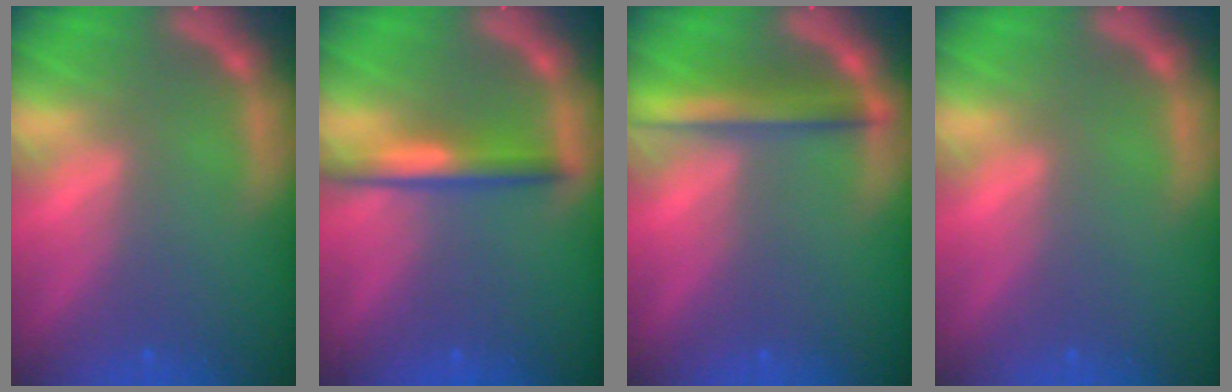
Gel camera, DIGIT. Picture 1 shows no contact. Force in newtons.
{"total": 3.5}
{"total": 4.0}
{"total": 0.0}